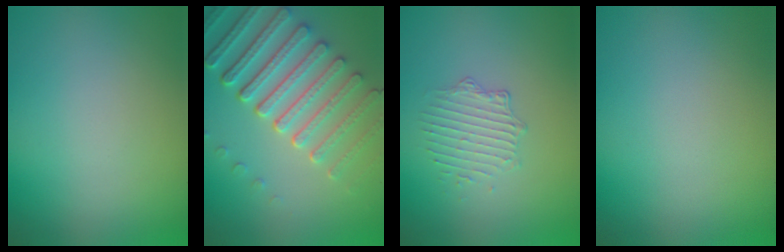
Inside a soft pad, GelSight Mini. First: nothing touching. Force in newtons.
{"total": 7.2, "press": 5.4, "slide": 4.7}
{"total": 1.7, "press": 1.1, "slide": 1.3}
{"total": 0.0}